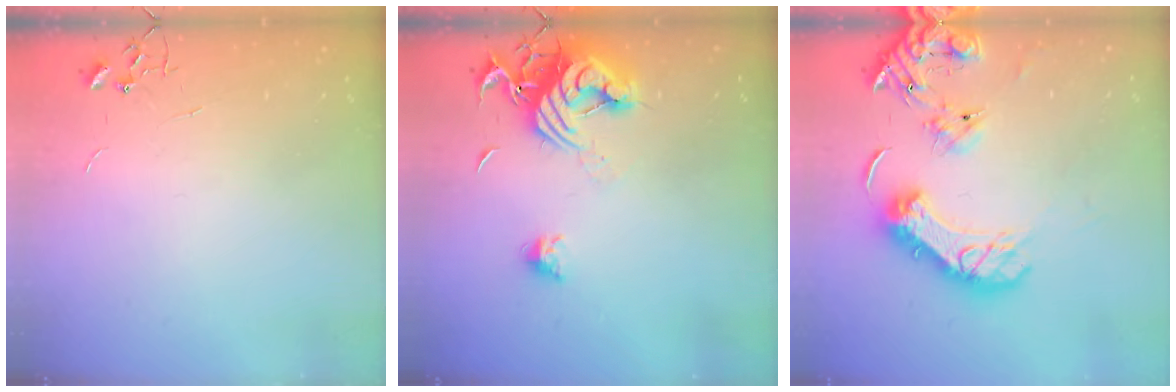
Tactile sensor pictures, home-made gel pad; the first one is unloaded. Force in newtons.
{"total": 14.9, "press": 14.8, "slide": 1.3}
{"total": 20.0, "press": 19.8, "slide": 2.2}